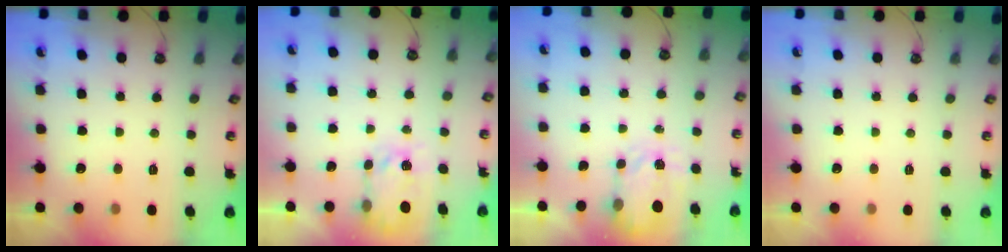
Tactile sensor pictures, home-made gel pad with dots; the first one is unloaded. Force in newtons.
{"total": 5.6, "press": 5.6, "slide": 0.4}
{"total": 3.9, "press": 3.9, "slide": 0.6}
{"total": 0.0}